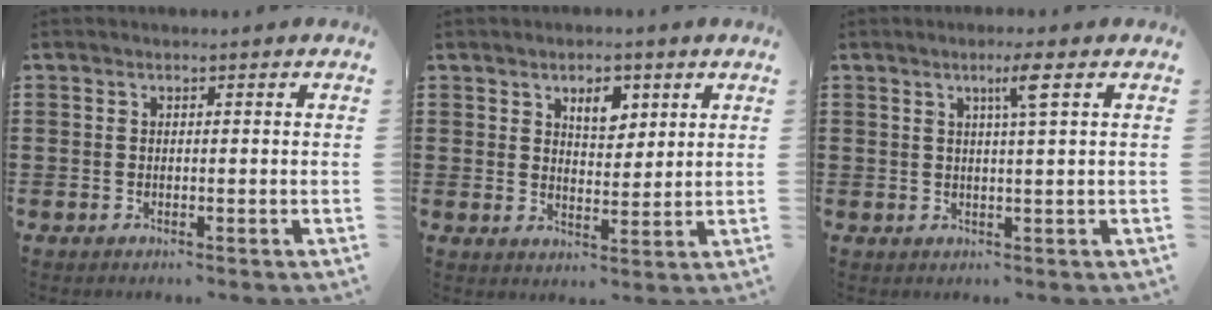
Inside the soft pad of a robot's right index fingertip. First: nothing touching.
{"total": 4.7, "force": [2.7, 2.6, 2.8], "torque": [-0.042, 0.002, 0.042]}
{"total": 3.3, "force": [1.5, -0.4, 3.0], "torque": [-0.052, -0.008, 0.020]}